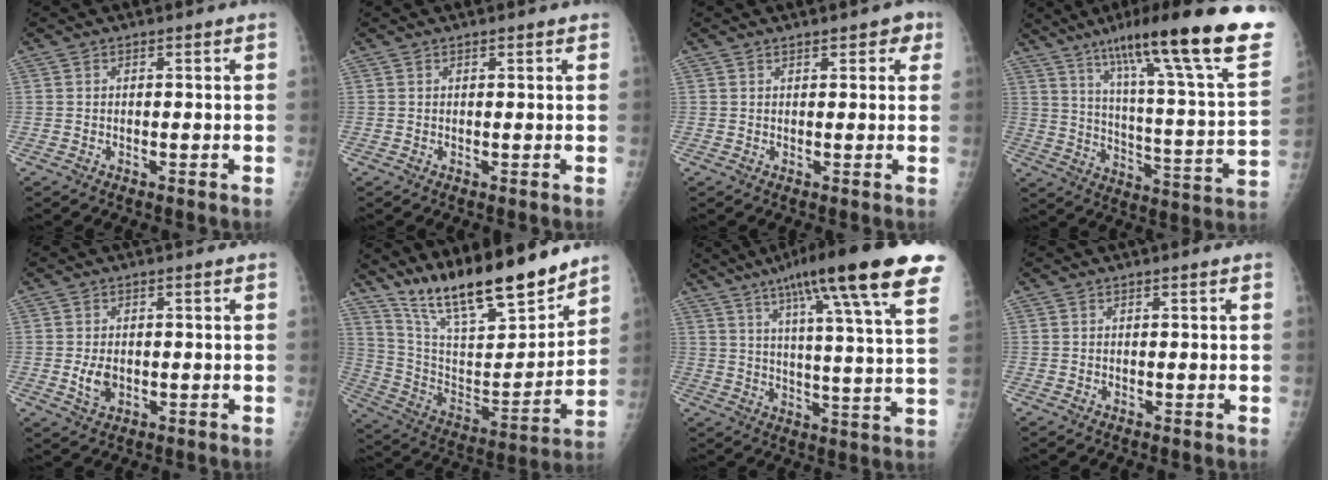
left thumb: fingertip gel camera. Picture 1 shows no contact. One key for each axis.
{"total": 1.0, "fx": 0.7, "fy": 0.3, "fz": 0.6, "tx": -0.007, "ty": 0.000, "tz": 0.008}
{"total": 3.0, "fx": 1.7, "fy": 1.5, "fz": 1.9, "tx": -0.004, "ty": -0.002, "tz": 0.018}
{"total": 29.5, "fx": 19.8, "fy": 3.1, "fz": 21.7, "tx": -0.302, "ty": -0.071, "tz": 0.284}
{"total": 3.5, "fx": -0.4, "fy": 2.3, "fz": 2.6, "tx": -0.044, "ty": -0.005, "tz": -0.001}
{"total": 21.9, "fx": 17.9, "fy": 5.0, "fz": 11.6, "tx": -0.165, "ty": -0.097, "tz": 0.315}
{"total": 23.8, "fx": 14.5, "fy": 2.6, "fz": 18.7, "tx": -0.269, "ty": -0.027, "tz": 0.198}
{"total": 0.0}